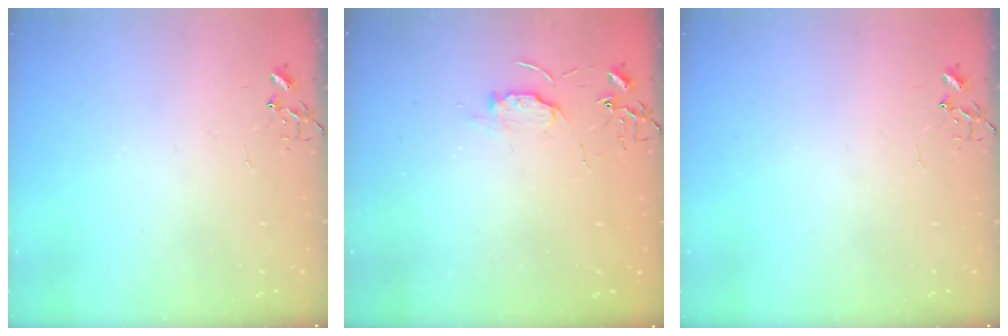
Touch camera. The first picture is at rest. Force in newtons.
{"total": 6.8, "press": 6.7, "slide": 0.7}
{"total": 0.0}